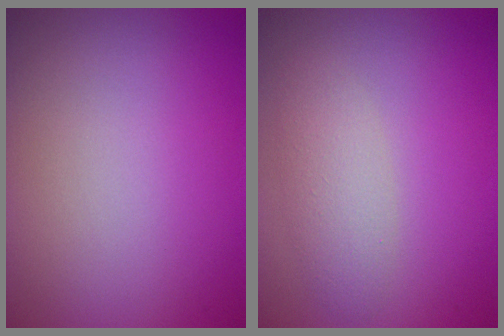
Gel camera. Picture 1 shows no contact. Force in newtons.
{"total": 2.4, "press": 2.4, "slide": 0.1}